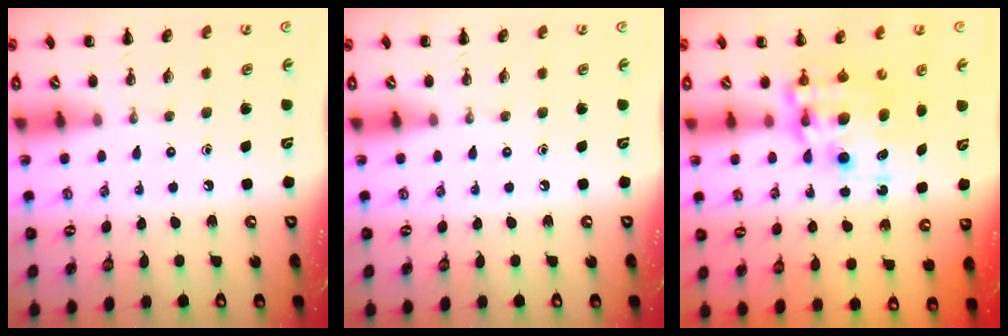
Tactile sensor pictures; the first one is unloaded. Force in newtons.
{"total": 0.0}
{"total": 11.1, "press": 10.7, "slide": 2.8}